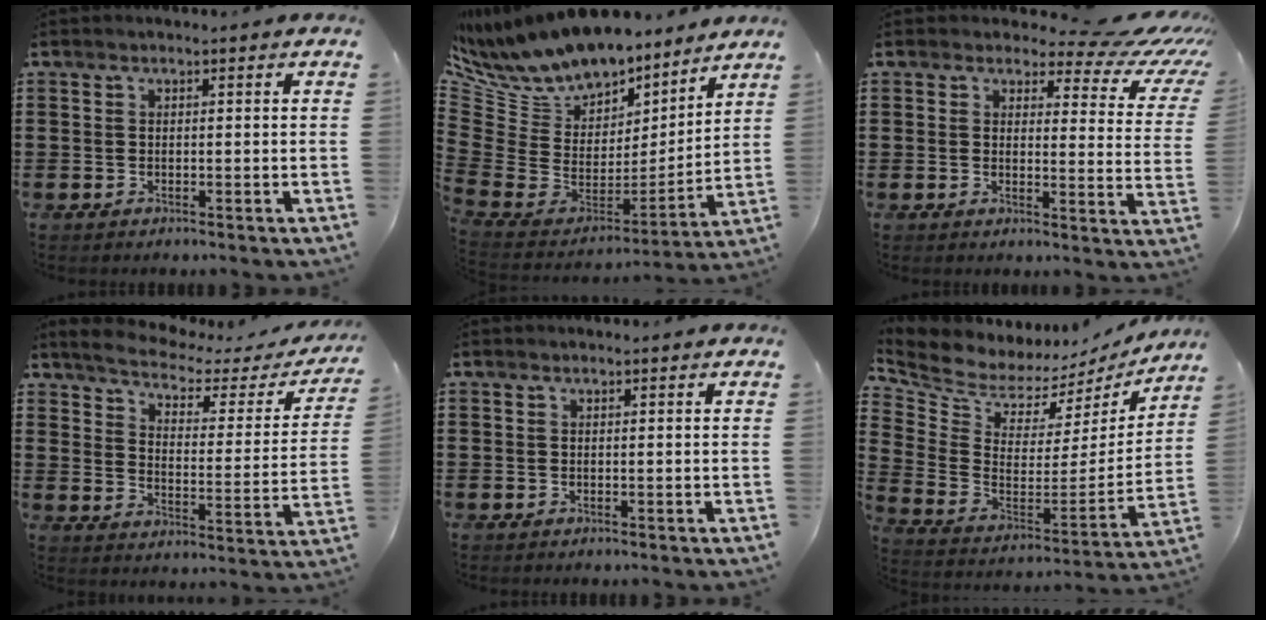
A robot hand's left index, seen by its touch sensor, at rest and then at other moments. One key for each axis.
{"total": 10.1, "fx": 9.1, "fy": 3.9, "fz": 1.8, "tx": -0.103, "ty": -0.079, "tz": 0.166}
{"total": 5.9, "fx": 4.1, "fy": 2.6, "fz": 3.3, "tx": -0.060, "ty": -0.018, "tz": 0.067}
{"total": 3.7, "fx": 3.1, "fy": 0.8, "fz": 1.8, "tx": -0.057, "ty": -0.022, "tz": 0.044}
{"total": 0.0}
{"total": 6.2, "fx": 5.8, "fy": 2.2, "fz": 0.6, "tx": -0.055, "ty": -0.057, "tz": 0.098}